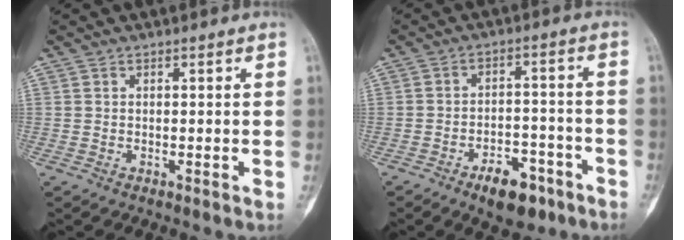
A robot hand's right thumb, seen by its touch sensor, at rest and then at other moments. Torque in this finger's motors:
{"motor_torque": [1.60, 0.44, 0.85, -0.78, -0.05]}